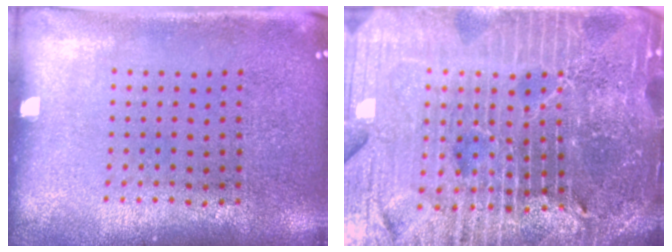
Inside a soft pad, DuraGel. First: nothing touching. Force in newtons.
{"total": 7.1, "press": 6.2, "slide": 3.6}